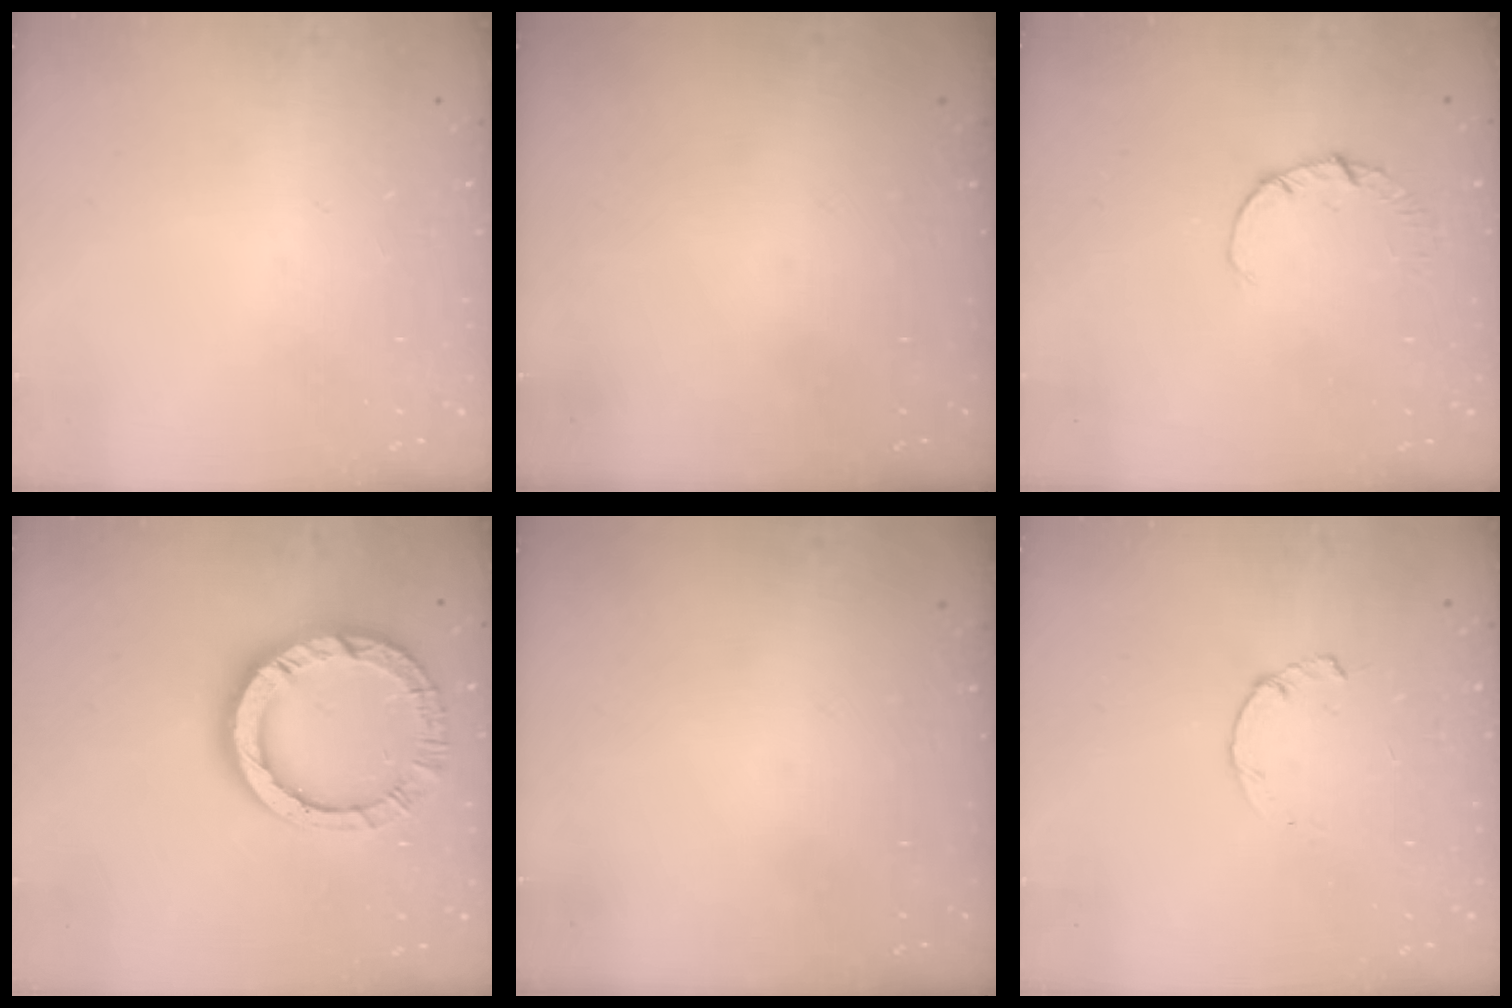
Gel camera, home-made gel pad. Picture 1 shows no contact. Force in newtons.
{"total": 0.0}
{"total": 1.9, "press": 1.9, "slide": 0.3}
{"total": 14.0, "press": 13.9, "slide": 1.4}
{"total": 0.0}
{"total": 2.2, "press": 2.2, "slide": 0.2}